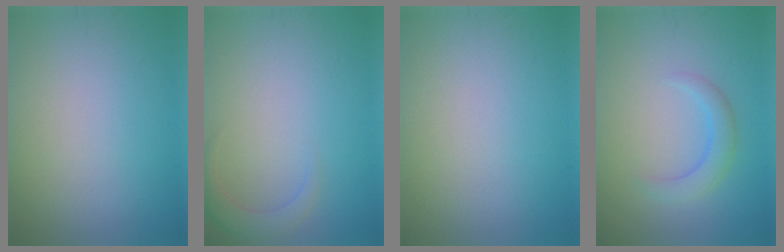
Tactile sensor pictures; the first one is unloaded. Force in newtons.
{"total": 2.1, "press": 2.1, "slide": 0.3}
{"total": 0.0}
{"total": 2.4, "press": 2.4, "slide": 0.1}